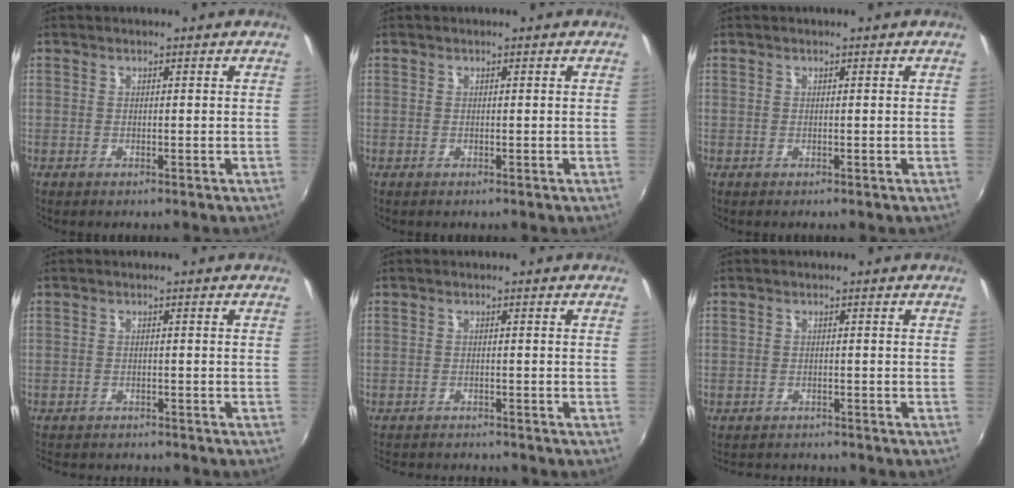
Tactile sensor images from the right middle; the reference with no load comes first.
{"total": 0.0}
{"total": 0.0}
{"total": 7.7, "force": [-7.1, 1.8, 2.4], "torque": [-0.062, -0.016, -0.106]}
{"total": 7.8, "force": [-7.4, 1.4, 2.3], "torque": [-0.061, -0.015, -0.112]}
{"total": 4.4, "force": [-4.1, 1.5, 0.7], "torque": [-0.026, 0.002, -0.066]}